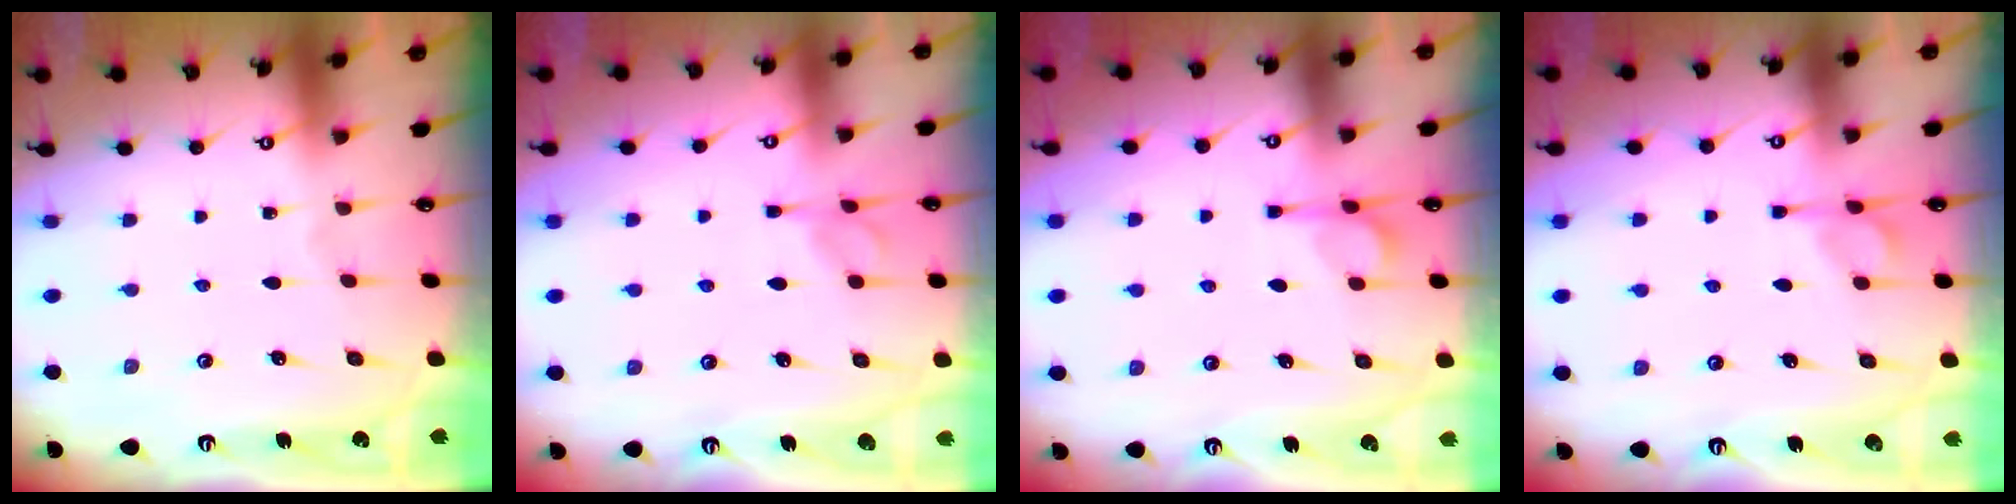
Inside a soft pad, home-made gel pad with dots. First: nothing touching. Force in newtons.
{"total": 4.1, "press": 4.0, "slide": 0.6}
{"total": 5.2, "press": 5.1, "slide": 0.7}
{"total": 5.3, "press": 5.3, "slide": 0.7}